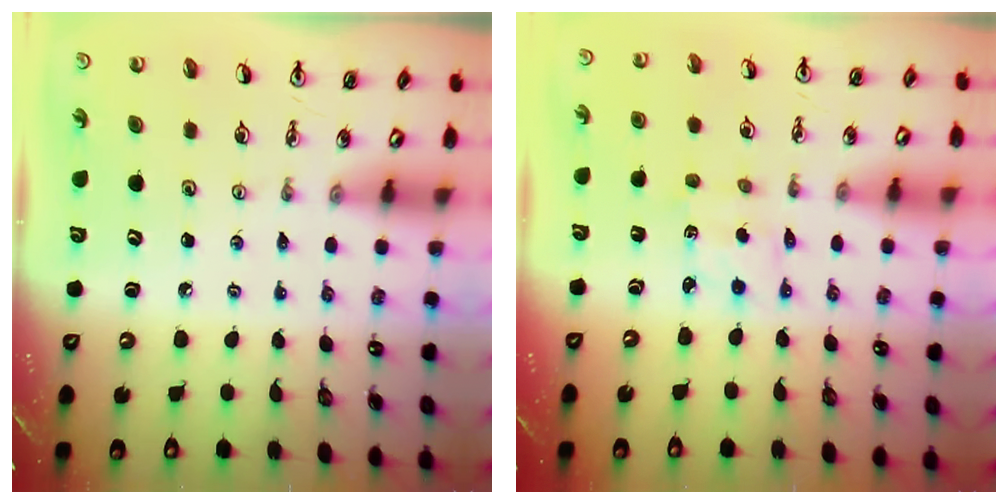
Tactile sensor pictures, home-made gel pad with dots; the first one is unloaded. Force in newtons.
{"total": 2.0, "press": 1.8, "slide": 0.7}